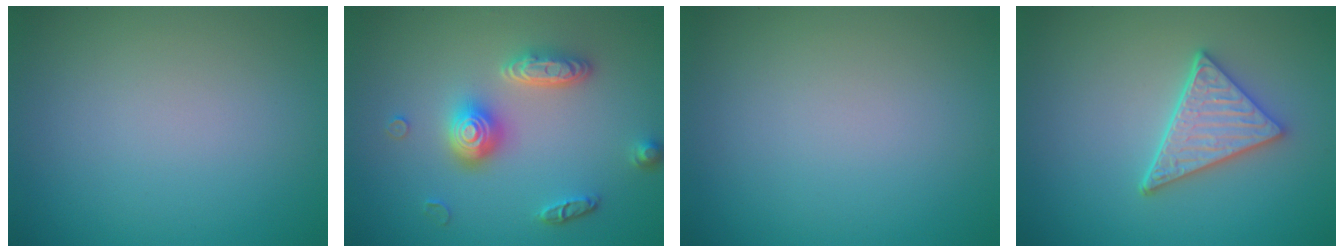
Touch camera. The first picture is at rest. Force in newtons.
{"total": 4.1, "press": 3.4, "slide": 2.4}
{"total": 0.0}
{"total": 4.3, "press": 3.6, "slide": 2.3}